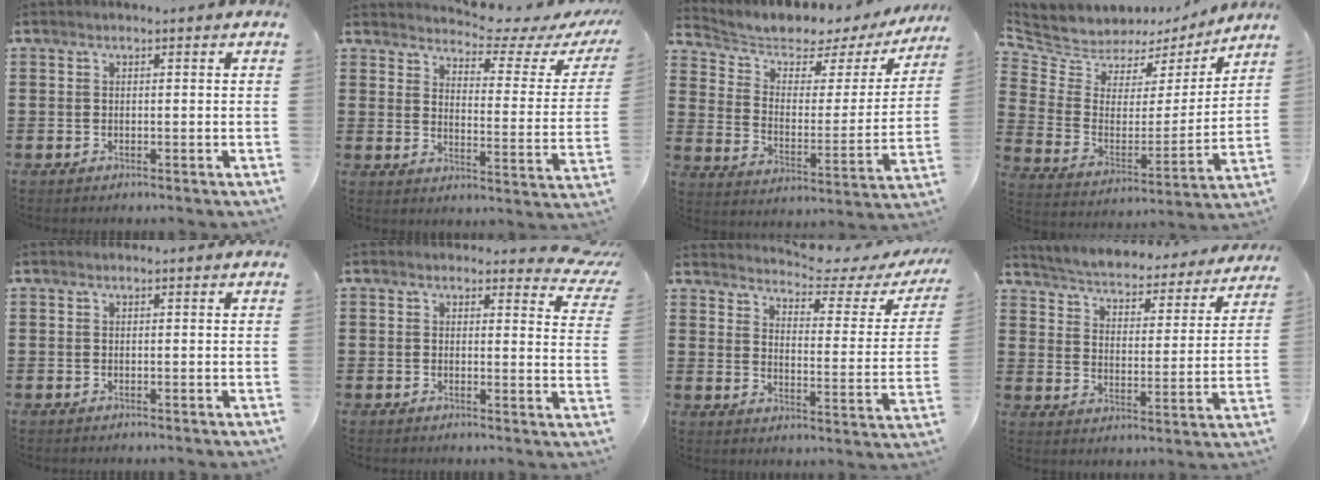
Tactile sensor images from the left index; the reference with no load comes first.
{"total": 4.7, "force": [4.3, 0.4, 1.7], "torque": [-0.045, -0.034, 0.066]}
{"total": 4.3, "force": [3.6, 2.1, 1.3], "torque": [-0.051, -0.031, 0.054]}
{"total": 5.7, "force": [5.2, 2.3, -0.5], "torque": [-0.034, -0.045, 0.089]}
{"total": 0.0}
{"total": 2.8, "force": [2.4, 1.0, 1.1], "torque": [-0.009, -0.015, 0.038]}
{"total": 4.2, "force": [3.9, 0.2, 1.5], "torque": [-0.039, -0.035, 0.056]}
{"total": 3.5, "force": [3.5, -0.2, 0.3], "torque": [-0.029, -0.037, 0.050]}